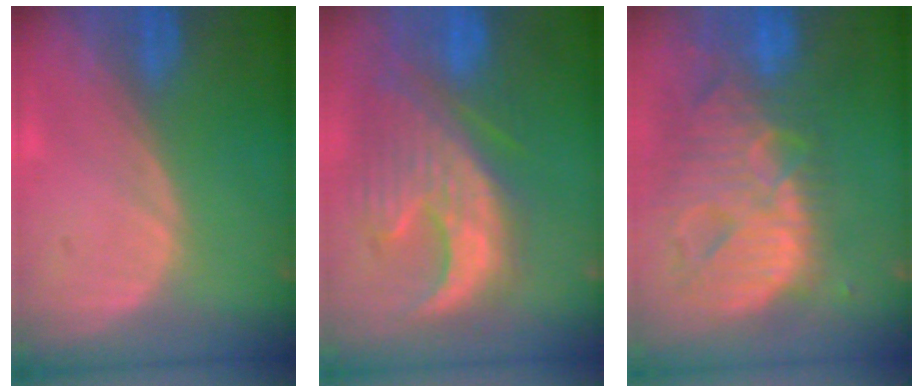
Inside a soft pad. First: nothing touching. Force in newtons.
{"total": 12.2, "press": 11.2, "slide": 4.9}
{"total": 13.8, "press": 11.8, "slide": 7.1}